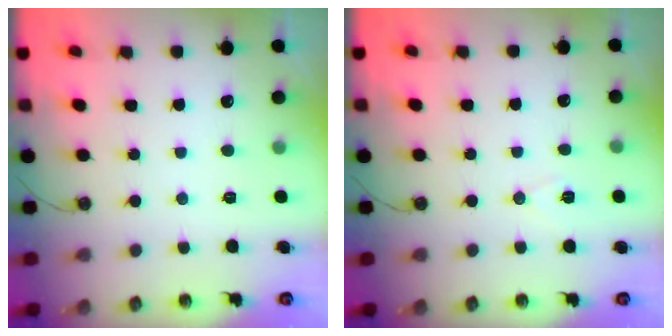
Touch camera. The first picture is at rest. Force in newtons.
{"total": 7.0, "press": 5.3, "slide": 4.5}